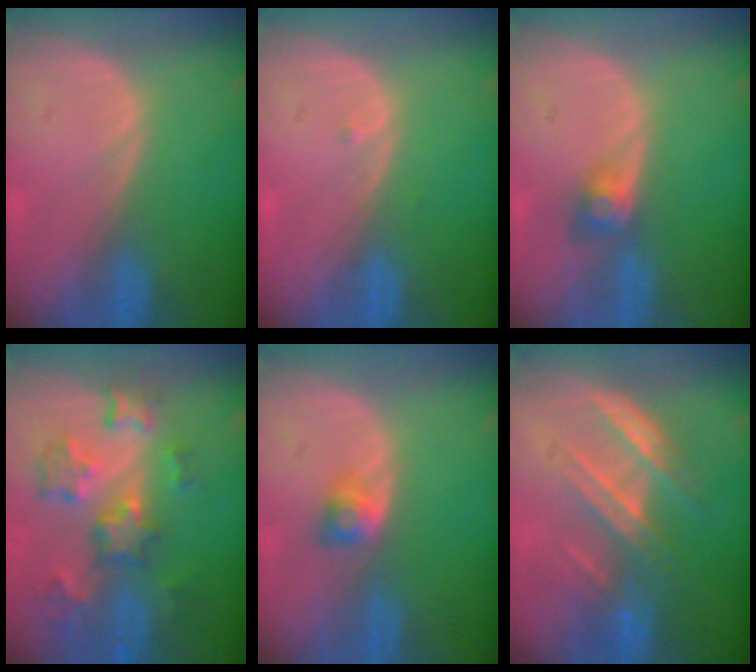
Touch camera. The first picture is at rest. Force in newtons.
{"total": 0.5, "press": 0.4, "slide": 0.3}
{"total": 3.0, "press": 2.6, "slide": 1.4}
{"total": 9.2, "press": 8.1, "slide": 4.4}
{"total": 2.7, "press": 2.4, "slide": 1.1}
{"total": 7.4, "press": 6.7, "slide": 3.1}